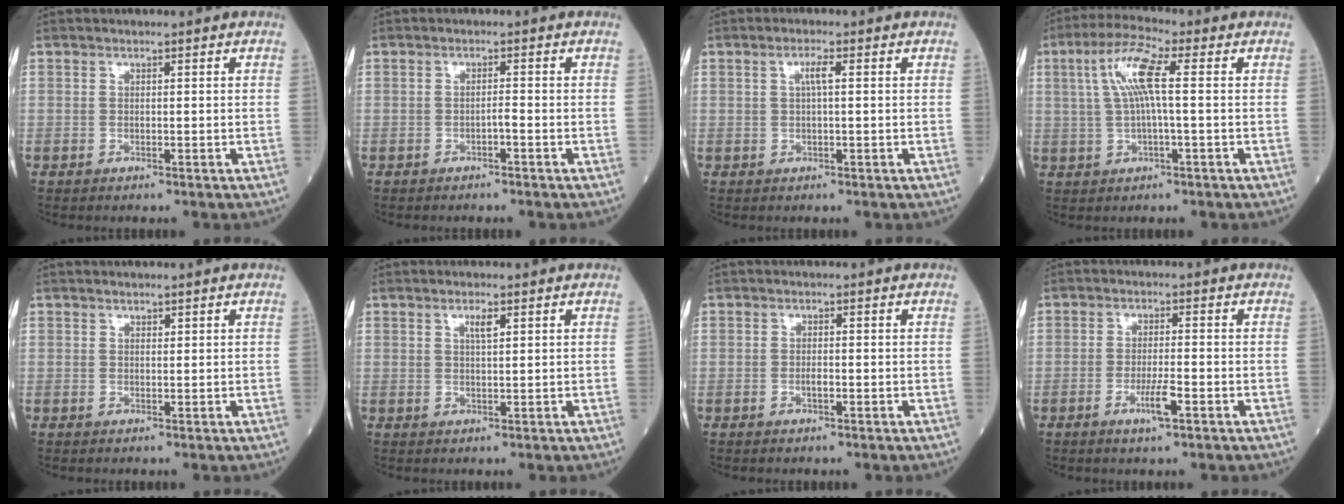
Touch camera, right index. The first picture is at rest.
{"total": 1.0, "force": [-0.7, 0.0, 0.7], "torque": [-0.013, 0.002, -0.012]}
{"total": 2.1, "force": [0.5, 0.2, 2.1], "torque": [-0.042, 0.003, 0.008]}
{"total": 7.7, "force": [1.5, 0.9, 7.5], "torque": [-0.159, 0.021, 0.029]}
{"total": 0.7, "force": [0.6, 0.3, 0.2], "torque": [-0.006, 0.000, 0.011]}
{"total": 2.0, "force": [1.0, 0.3, 1.7], "torque": [-0.033, 0.000, 0.018]}
{"total": 1.0, "force": [-0.4, 0.3, 0.9], "torque": [-0.018, 0.001, -0.008]}
{"total": 4.0, "force": [-1.8, 0.2, 3.5], "torque": [-0.069, -0.006, -0.034]}